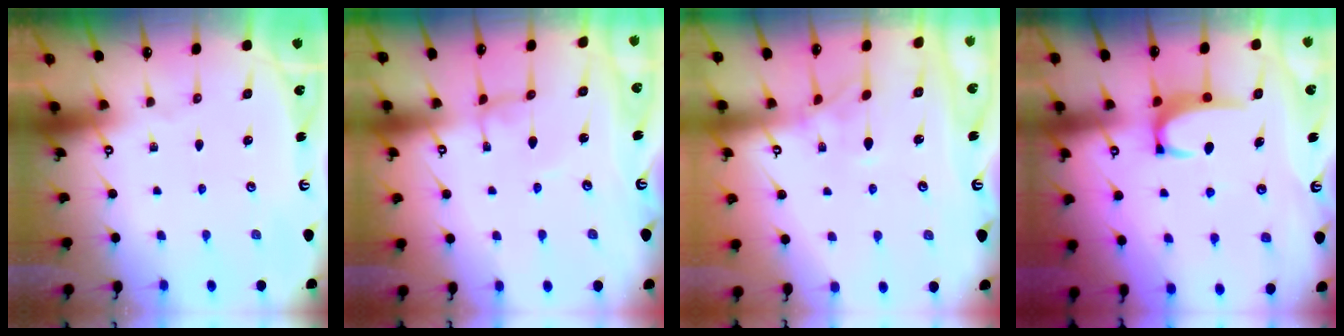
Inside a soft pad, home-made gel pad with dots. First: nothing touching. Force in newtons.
{"total": 1.4, "press": 1.4, "slide": 0.1}
{"total": 0.9, "press": 0.1, "slide": 0.9}
{"total": 3.5, "press": 3.5, "slide": 0.5}